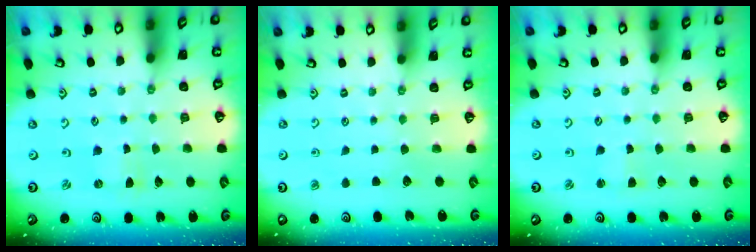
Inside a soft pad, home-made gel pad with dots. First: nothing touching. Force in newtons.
{"total": 0.0}
{"total": 1.6, "press": 1.6, "slide": 0.3}